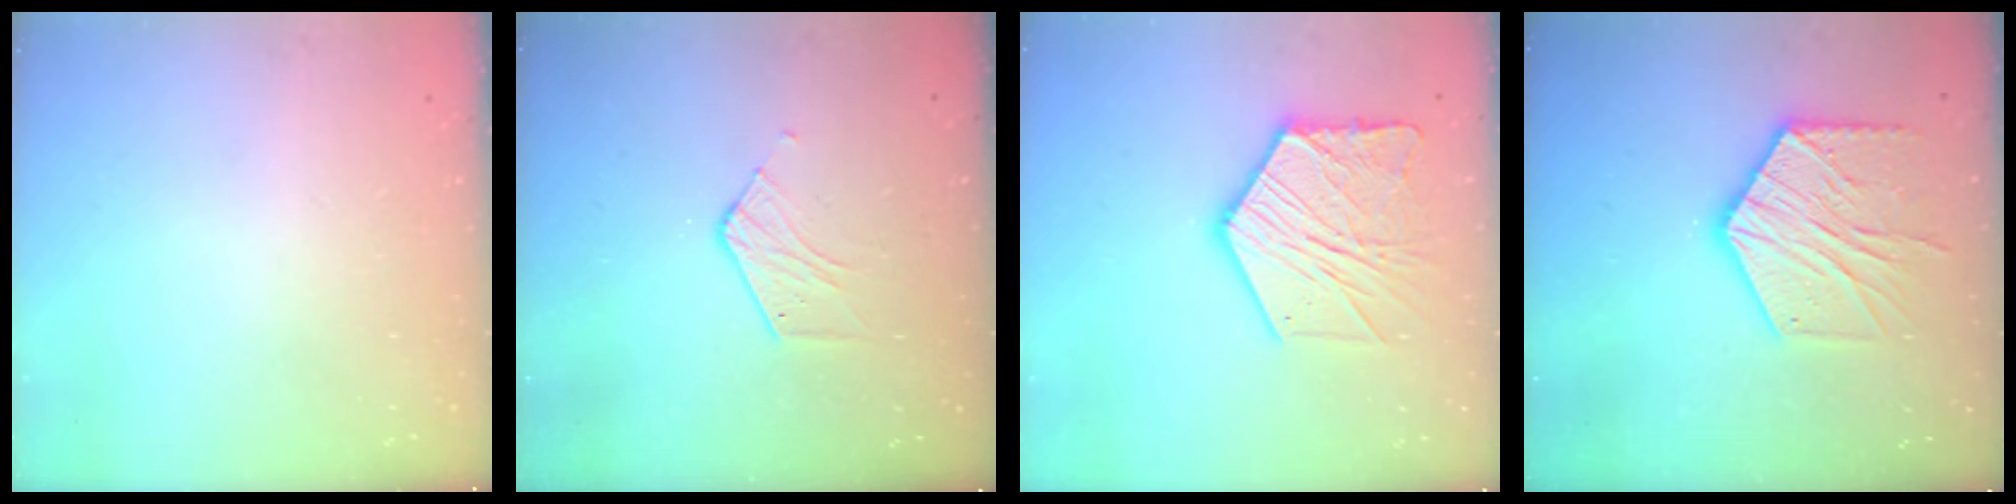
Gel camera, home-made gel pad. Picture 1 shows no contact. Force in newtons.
{"total": 5.9, "press": 5.9, "slide": 0.6}
{"total": 17.4, "press": 17.4, "slide": 1.6}
{"total": 17.6, "press": 17.6, "slide": 1.1}